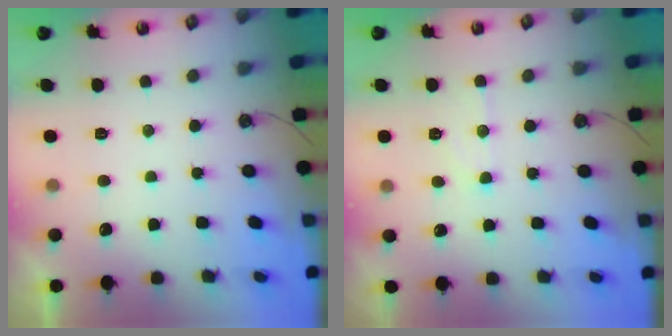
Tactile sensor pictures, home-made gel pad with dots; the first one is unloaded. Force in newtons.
{"total": 7.9, "press": 7.9, "slide": 0.6}